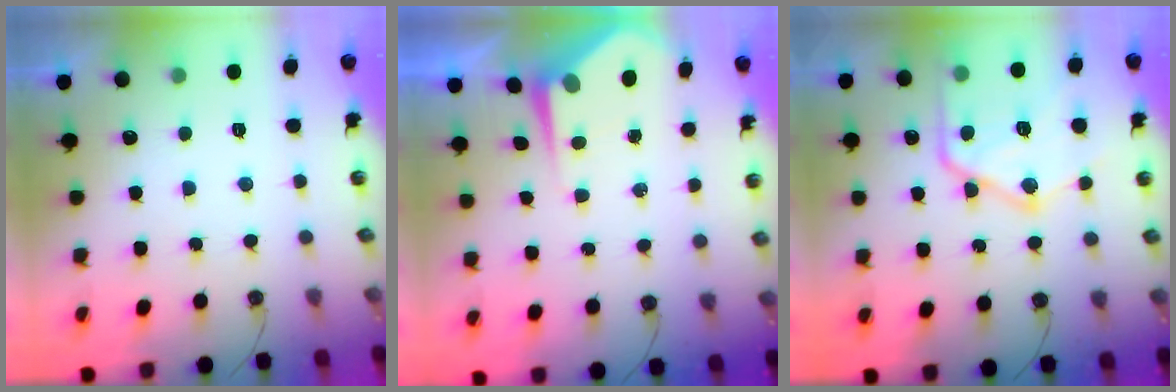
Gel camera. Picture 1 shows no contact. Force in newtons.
{"total": 4.5, "press": 4.5, "slide": 0.5}
{"total": 20.7, "press": 20.6, "slide": 1.9}